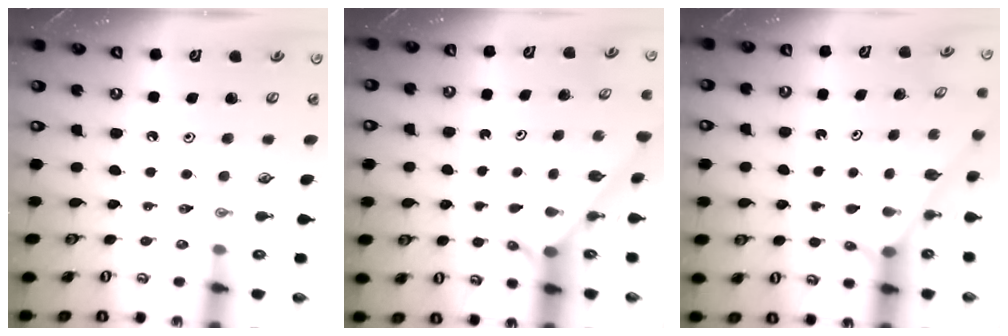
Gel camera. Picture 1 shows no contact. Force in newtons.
{"total": 2.7, "press": 2.7, "slide": 0.1}
{"total": 3.2, "press": 3.2, "slide": 0.2}